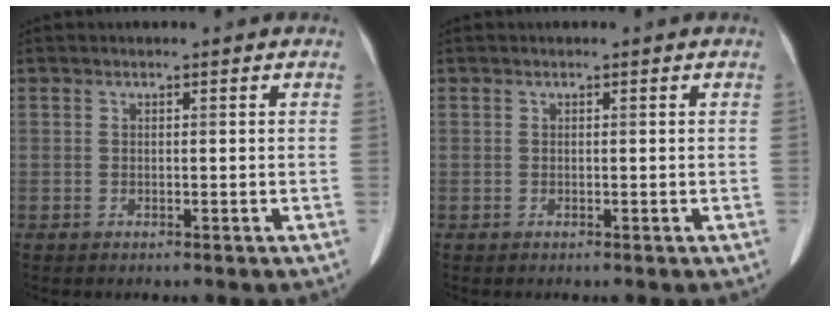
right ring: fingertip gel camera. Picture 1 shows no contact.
{"total": 0.0}